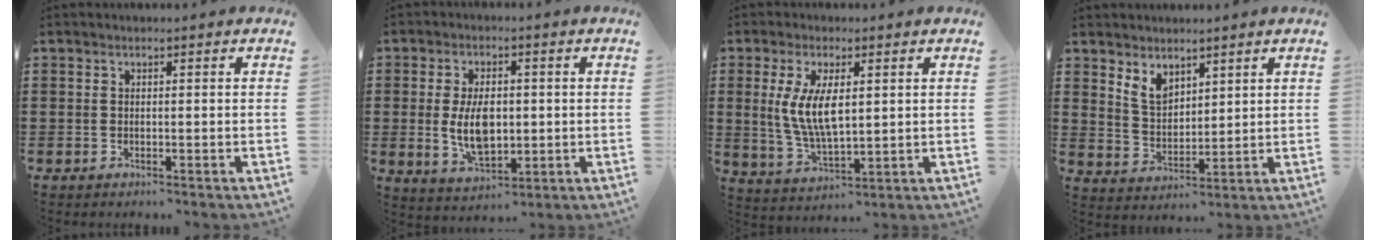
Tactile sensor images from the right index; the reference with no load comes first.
{"total": 7.7, "force": [0.0, 4.1, 6.4], "torque": [-0.116, -0.003, -0.002]}
{"total": 7.6, "force": [1.0, 3.2, 6.8], "torque": [-0.146, 0.002, 0.015]}
{"total": 4.3, "force": [3.3, 2.3, 1.6], "torque": [-0.043, -0.001, 0.063]}